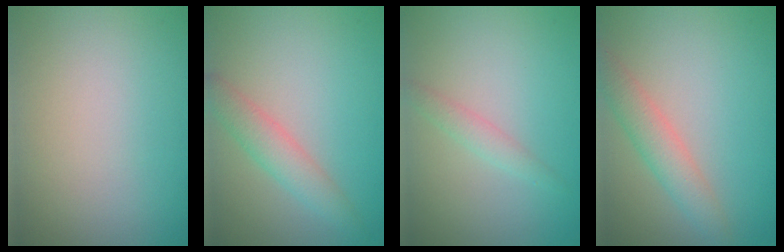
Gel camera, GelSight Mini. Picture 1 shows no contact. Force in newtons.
{"total": 2.8, "press": 2.8, "slide": 0.1}
{"total": 1.4, "press": 1.4, "slide": 0.1}
{"total": 3.1, "press": 3.1, "slide": 0.0}